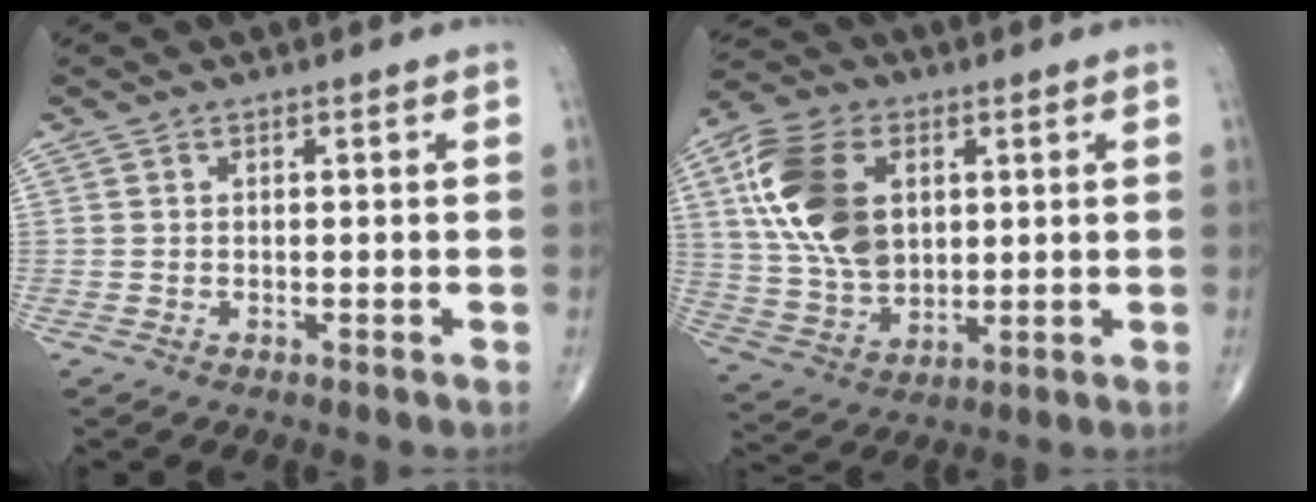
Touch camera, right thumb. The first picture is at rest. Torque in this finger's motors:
{"motor_torque": [1.79, 3.20, 1.72, 0.67, 0.20]}